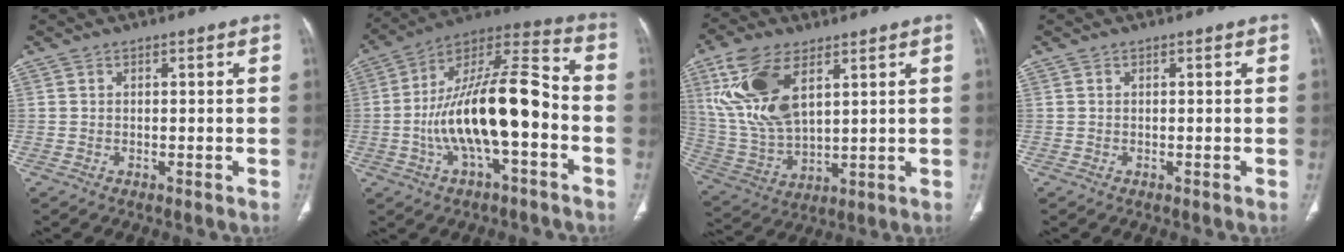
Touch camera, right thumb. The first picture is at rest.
{"total": 20.5, "force": [-4.2, 7.5, 18.6], "torque": [-0.331, 0.051, -0.070]}
{"total": 16.1, "force": [6.7, 8.1, 12.2], "torque": [-0.251, -0.019, 0.143]}
{"total": 0.0}